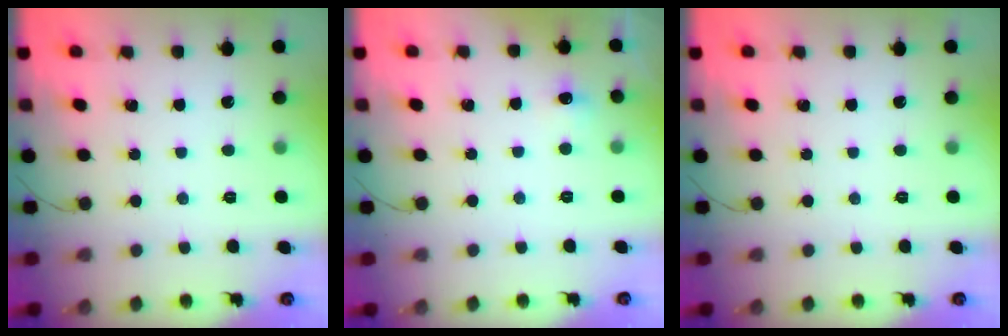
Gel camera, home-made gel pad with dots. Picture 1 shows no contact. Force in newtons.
{"total": 4.6, "press": 4.4, "slide": 1.2}
{"total": 0.0}